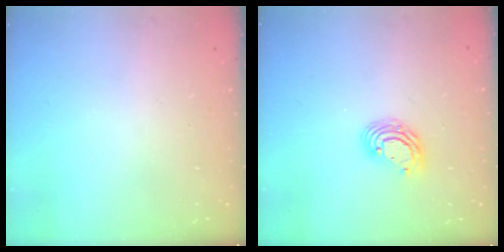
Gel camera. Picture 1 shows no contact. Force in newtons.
{"total": 7.5, "press": 7.4, "slide": 1.1}